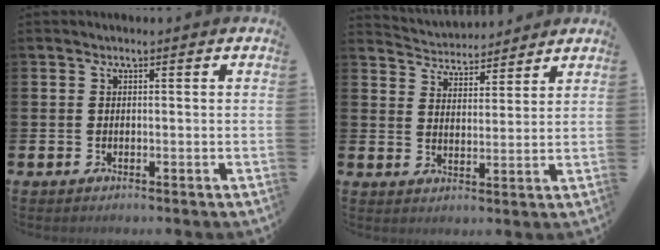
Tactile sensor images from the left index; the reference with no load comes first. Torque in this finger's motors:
{"motor_torque": [0.99, -1.15, 0.24, 0.05]}